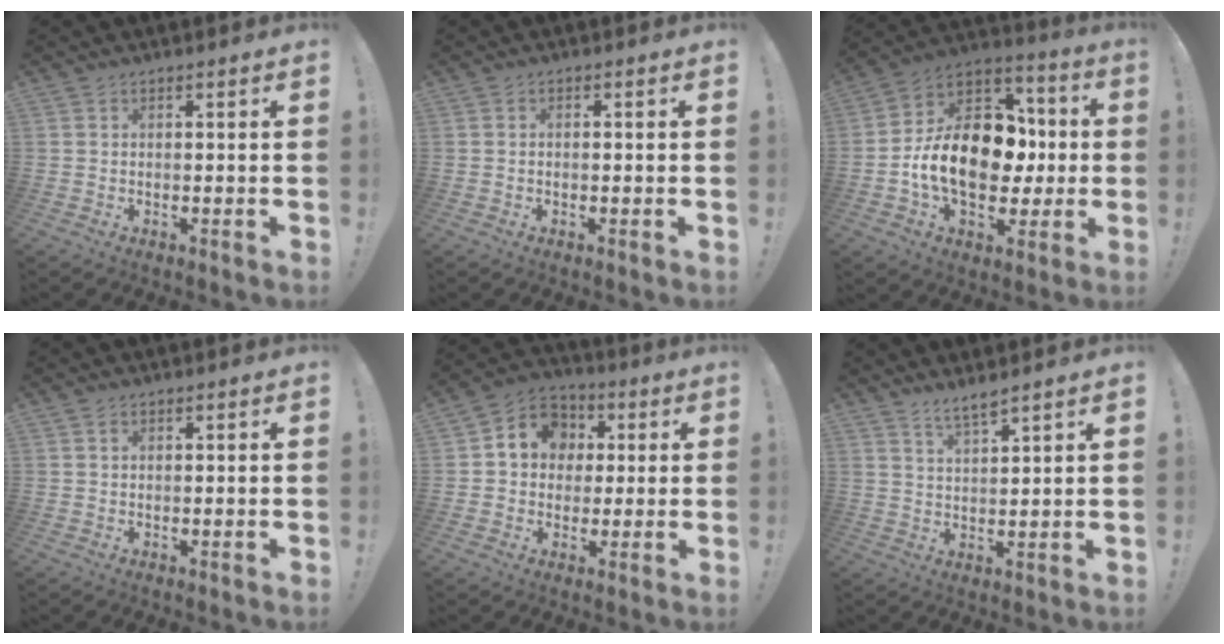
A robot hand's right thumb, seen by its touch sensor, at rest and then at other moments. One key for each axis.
{"total": 0.7, "fx": -0.4, "fy": 0.3, "fz": 0.5, "tx": -0.010, "ty": 0.001, "tz": -0.007}
{"total": 20.0, "fx": -1.7, "fy": 13.9, "fz": 14.2, "tx": -0.249, "ty": 0.018, "tz": -0.019}
{"total": 0.7, "fx": 0.3, "fy": 0.5, "fz": 0.3, "tx": -0.013, "ty": 0.004, "tz": 0.008}
{"total": 9.9, "fx": 1.7, "fy": 8.9, "fz": 3.8, "tx": -0.054, "ty": 0.000, "tz": 0.038}
{"total": 4.6, "fx": 4.0, "fy": 0.5, "fz": 2.2, "tx": -0.043, "ty": -0.024, "tz": 0.071}